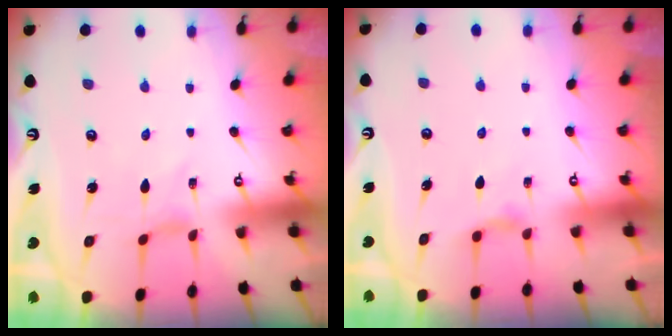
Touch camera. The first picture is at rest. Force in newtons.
{"total": 3.1, "press": 3.0, "slide": 0.4}